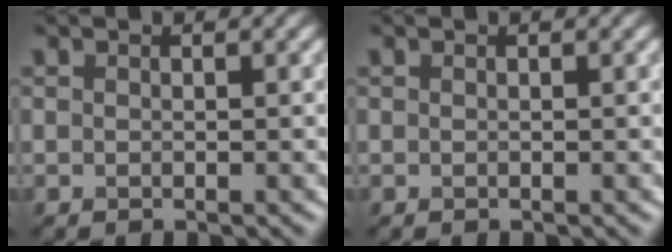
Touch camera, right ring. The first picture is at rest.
{"total": 0.0}